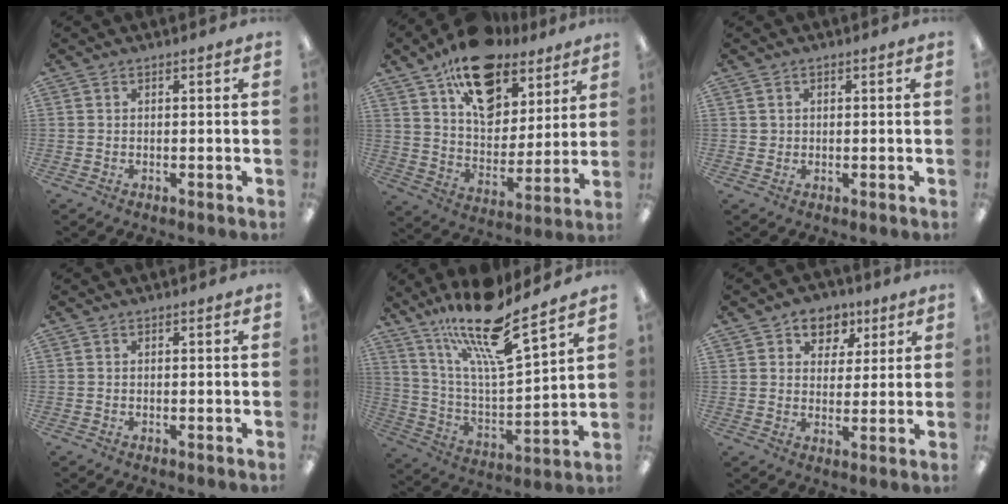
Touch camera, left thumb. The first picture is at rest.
{"total": 19.3, "force": [12.4, 11.1, 9.7], "torque": [-0.159, -0.063, 0.221]}
{"total": 1.2, "force": [0.5, 1.1, 0.2], "torque": [-0.006, 0.003, 0.009]}
{"total": 0.0}
{"total": 18.6, "force": [14.9, 3.5, 10.6], "torque": [-0.197, -0.098, 0.249]}
{"total": 6.8, "force": [4.0, 5.4, 1.1], "torque": [-0.009, -0.027, 0.067]}